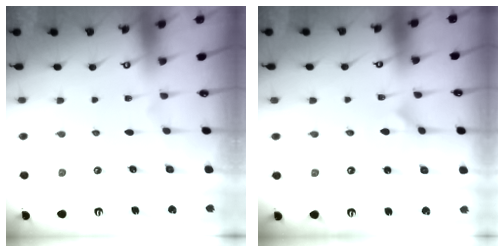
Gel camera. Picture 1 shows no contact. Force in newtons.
{"total": 3.0, "press": 3.0, "slide": 0.2}